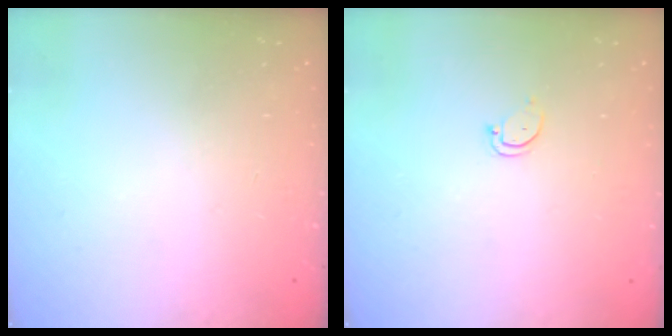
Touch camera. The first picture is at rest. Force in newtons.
{"total": 3.1, "press": 3.1, "slide": 0.2}